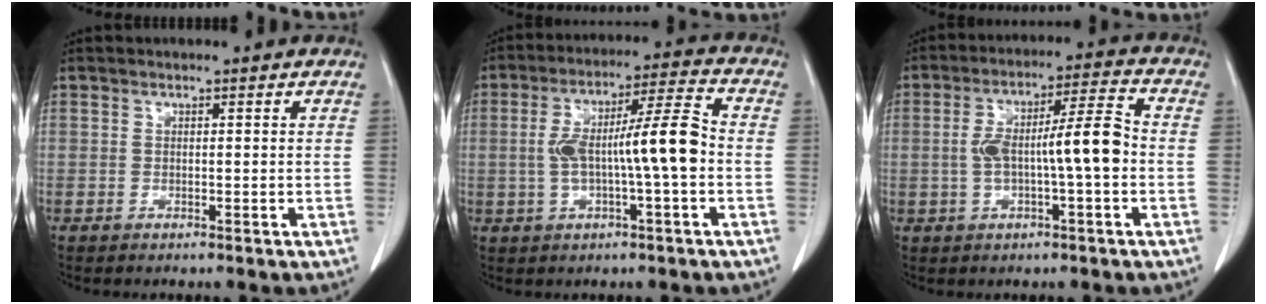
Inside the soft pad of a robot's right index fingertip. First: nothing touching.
{"total": 11.3, "force": [-1.1, 0.9, 11.2], "torque": [-0.198, 0.025, -0.021]}
{"total": 9.8, "force": [-1.1, 1.1, 9.7], "torque": [-0.171, 0.025, -0.021]}